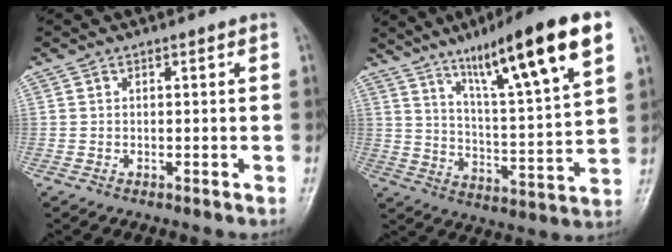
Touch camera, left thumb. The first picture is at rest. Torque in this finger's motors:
{"motor_torque": [1.50, 0.07, 1.95, -0.82, 0.34]}